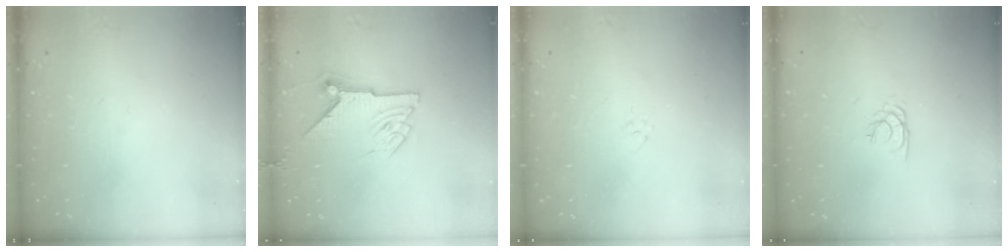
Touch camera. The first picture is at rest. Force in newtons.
{"total": 8.0, "press": 8.0, "slide": 0.5}
{"total": 2.9, "press": 2.9, "slide": 0.6}
{"total": 1.7, "press": 1.7, "slide": 0.1}